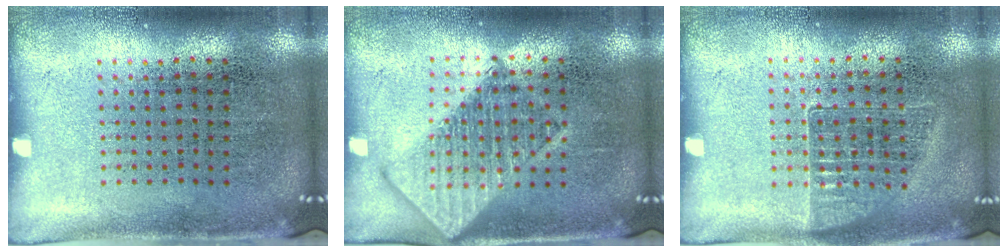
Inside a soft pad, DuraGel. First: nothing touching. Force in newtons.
{"total": 2.4, "press": 2.4, "slide": 0.3}
{"total": 1.0, "press": 0.9, "slide": 0.3}